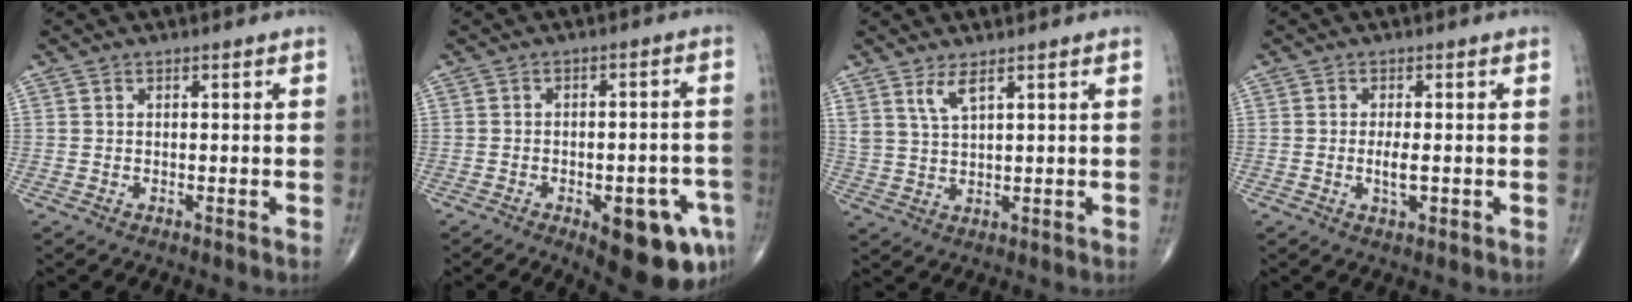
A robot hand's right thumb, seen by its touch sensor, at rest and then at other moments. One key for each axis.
{"total": 14.1, "fx": -6.3, "fy": 5.5, "fz": 11.4, "tx": -0.102, "ty": 0.030, "tz": -0.066}
{"total": 4.0, "fx": 2.5, "fy": 1.0, "fz": 2.9, "tx": -0.062, "ty": -0.017, "tz": 0.056}
{"total": 3.0, "fx": -0.5, "fy": 1.1, "fz": 2.8, "tx": -0.055, "ty": -0.004, "tz": -0.009}